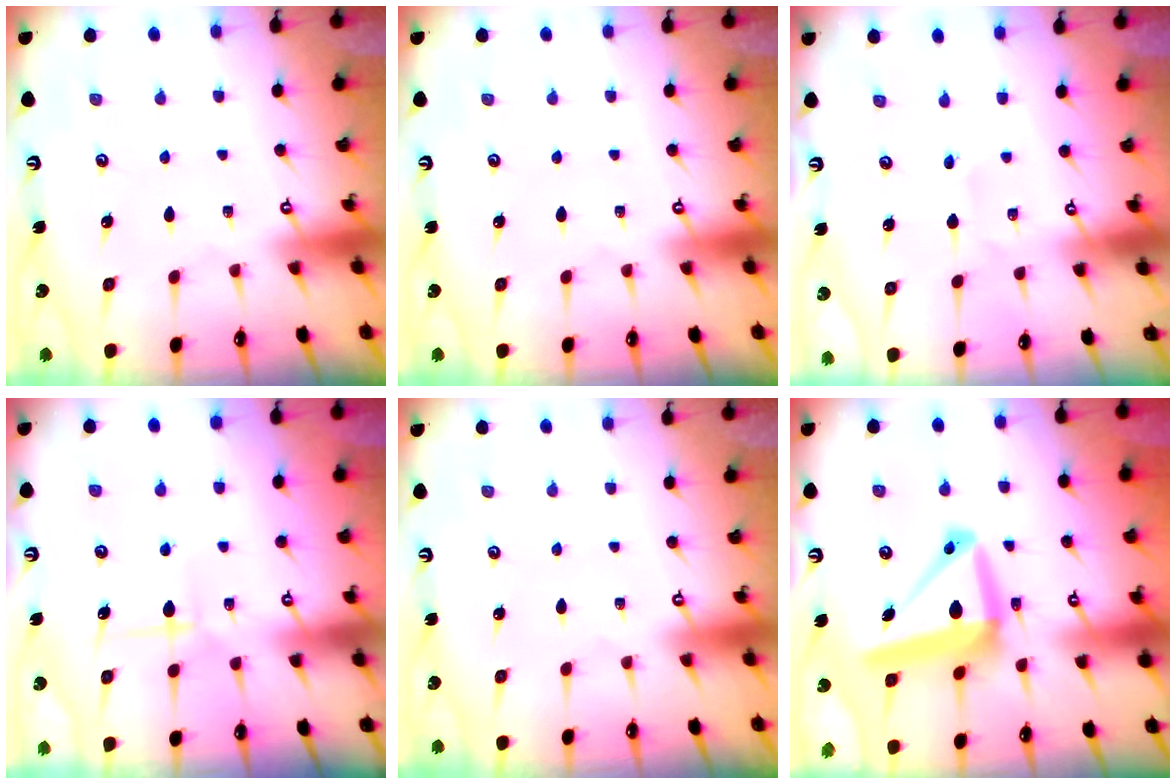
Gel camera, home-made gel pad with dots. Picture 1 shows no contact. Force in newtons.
{"total": 0.0}
{"total": 1.5, "press": 1.5, "slide": 0.2}
{"total": 7.2, "press": 7.1, "slide": 0.3}
{"total": 0.0}
{"total": 13.9, "press": 13.6, "slide": 2.6}